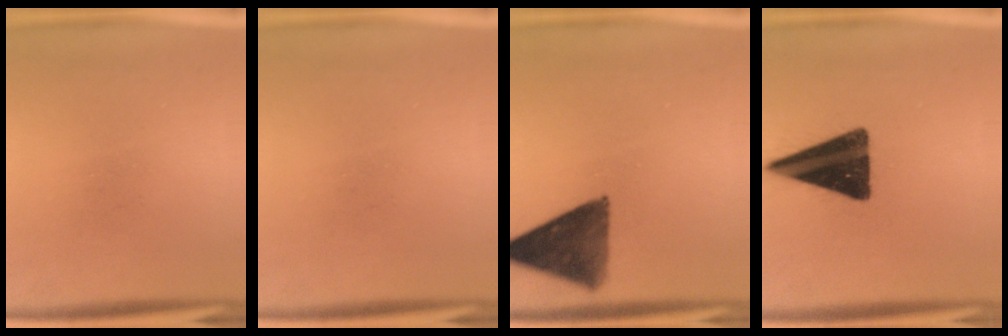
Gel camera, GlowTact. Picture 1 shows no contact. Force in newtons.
{"total": 0.0}
{"total": 10.7}
{"total": 16.8}